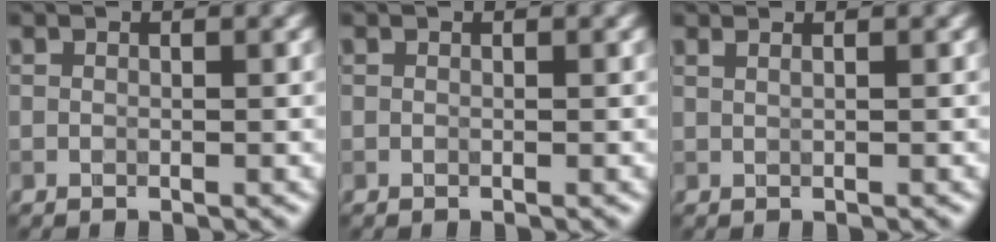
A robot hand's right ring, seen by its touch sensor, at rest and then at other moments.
{"total": 0.0}
{"total": 0.8, "force": [0.6, 0.2, 0.5], "torque": [-0.010, 0.000, 0.004]}